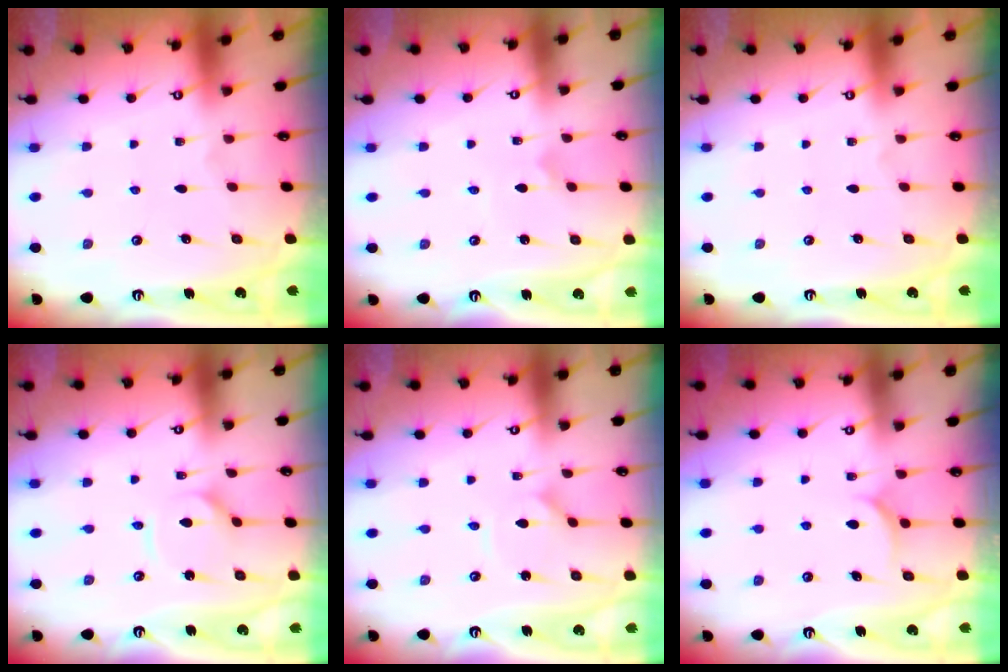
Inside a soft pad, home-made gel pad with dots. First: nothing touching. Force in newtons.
{"total": 0.8, "press": 0.8, "slide": 0.0}
{"total": 0.0}
{"total": 2.9, "press": 2.9, "slide": 0.4}
{"total": 0.9, "press": 0.9, "slide": 0.0}
{"total": 5.8, "press": 5.8, "slide": 0.3}